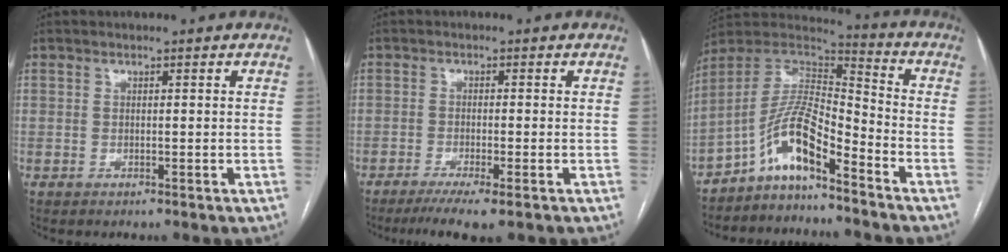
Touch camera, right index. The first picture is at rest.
{"total": 6.0, "force": [-4.2, 0.1, 4.3], "torque": [-0.066, -0.014, -0.066]}
{"total": 10.8, "force": [-6.9, 2.6, 7.8], "torque": [-0.156, 0.030, -0.128]}